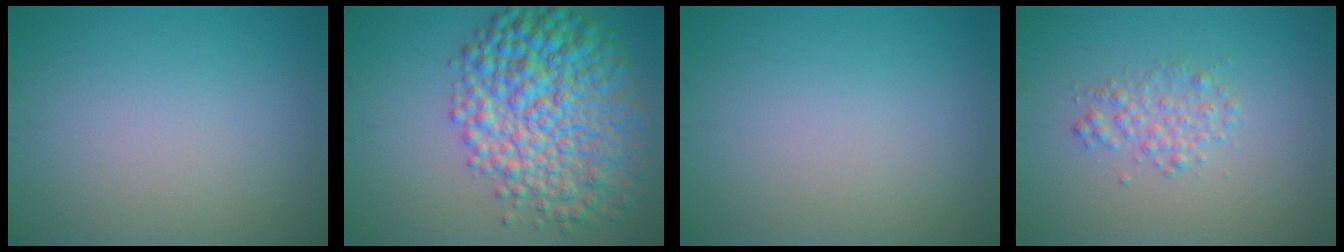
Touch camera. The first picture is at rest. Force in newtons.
{"total": 9.9, "press": 9.9, "slide": 0.1}
{"total": 0.0}
{"total": 2.0, "press": 2.0, "slide": 0.0}